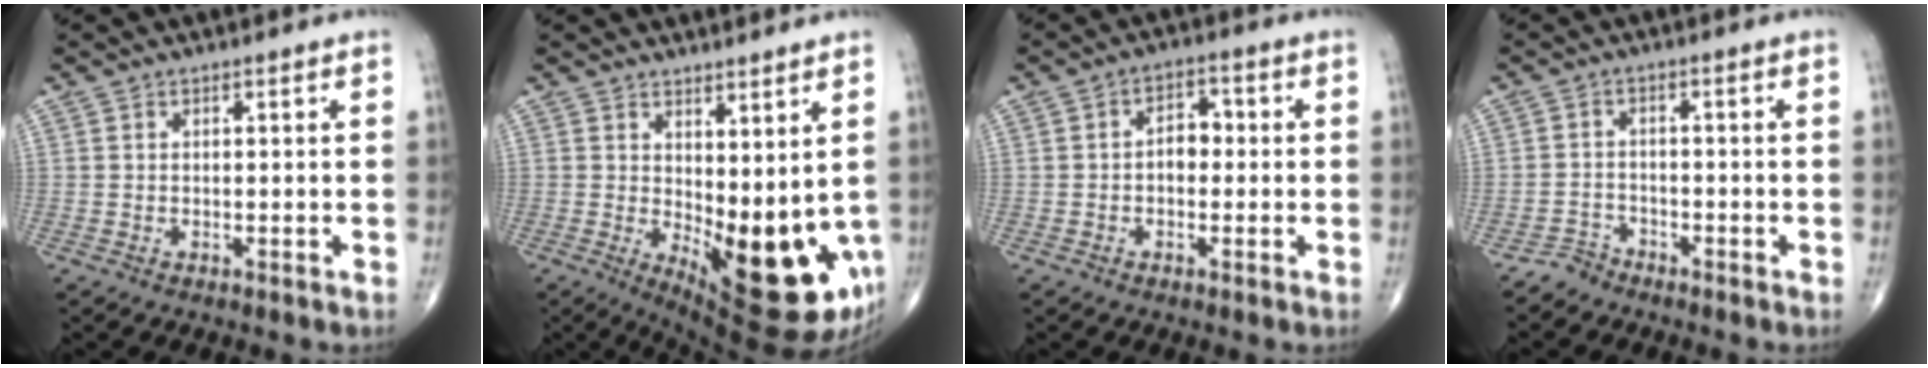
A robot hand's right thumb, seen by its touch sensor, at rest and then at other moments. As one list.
[{"total": 14.9, "force": [-0.8, 6.1, 13.6], "torque": [-0.176, -0.034, 0.011]}, {"total": 4.5, "force": [-0.2, 3.0, 3.4], "torque": [-0.038, 0.019, -0.012]}, {"total": 2.7, "force": [-2.4, 1.0, -0.6], "torque": [0.022, 0.004, -0.050]}]